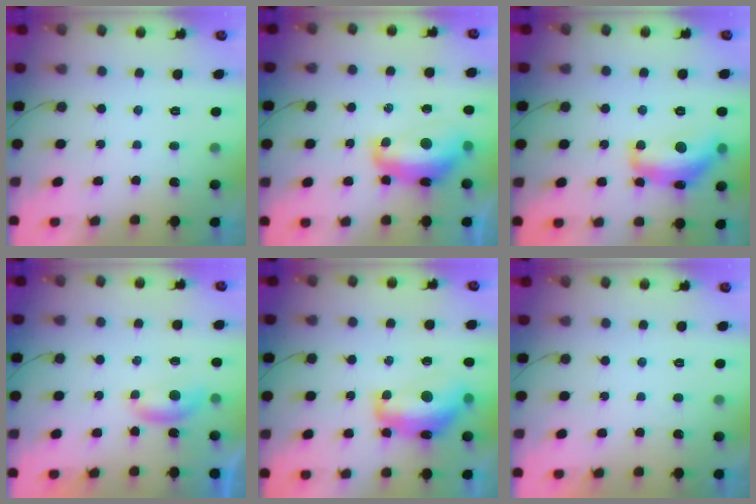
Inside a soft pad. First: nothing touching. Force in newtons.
{"total": 12.9, "press": 12.8, "slide": 1.1}
{"total": 16.3, "press": 16.3, "slide": 1.0}
{"total": 4.0, "press": 4.0, "slide": 0.6}
{"total": 14.4, "press": 14.3, "slide": 0.9}
{"total": 0.0}